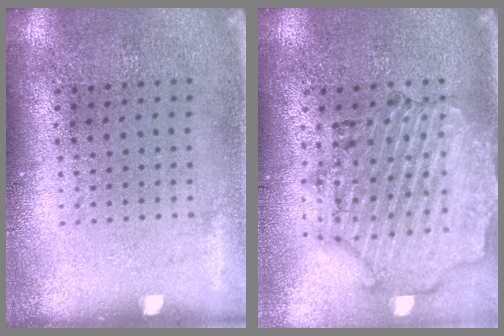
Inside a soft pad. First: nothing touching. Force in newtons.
{"total": 1.7, "press": 1.7, "slide": 0.3}